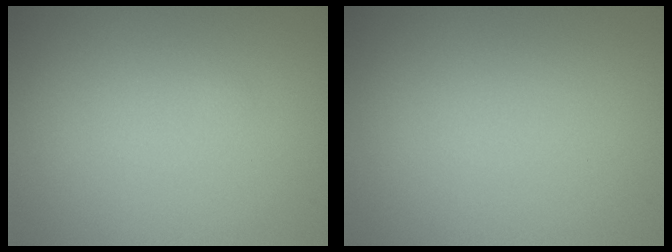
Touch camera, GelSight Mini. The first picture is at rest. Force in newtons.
{"total": 0.0}